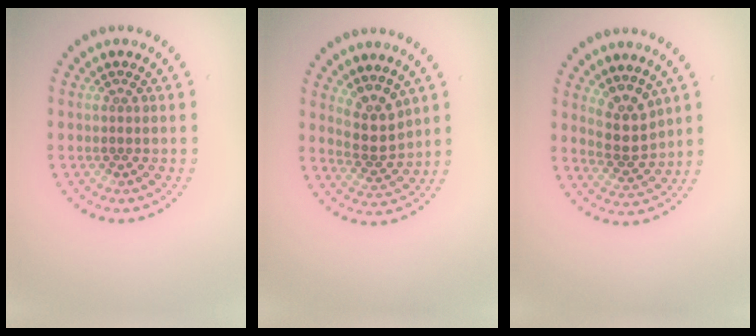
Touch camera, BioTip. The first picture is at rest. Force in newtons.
{"total": 3.0, "press": 2.3, "slide": 1.9}
{"total": 3.0, "press": 2.3, "slide": 1.9}